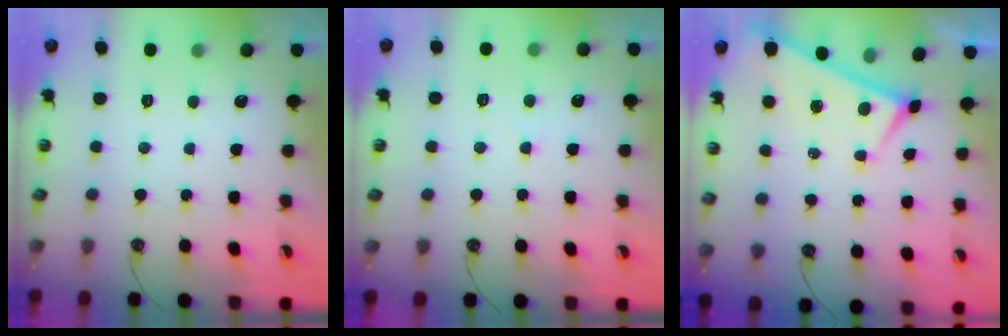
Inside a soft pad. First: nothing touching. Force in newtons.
{"total": 1.4, "press": 1.4, "slide": 0.3}
{"total": 0.0}